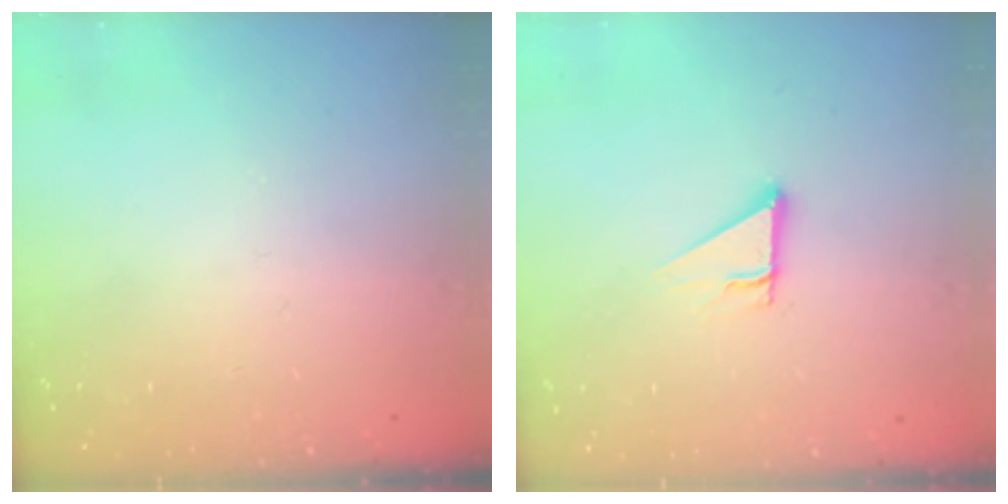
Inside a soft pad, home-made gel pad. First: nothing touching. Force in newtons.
{"total": 2.7, "press": 2.7, "slide": 0.1}